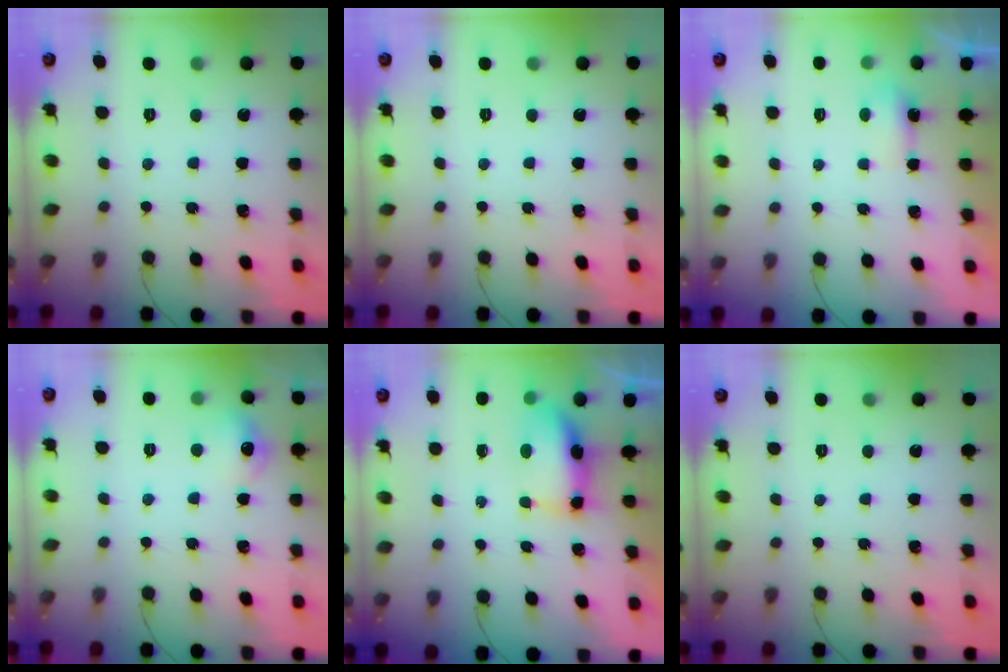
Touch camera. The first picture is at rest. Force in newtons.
{"total": 0.0}
{"total": 3.8, "press": 3.5, "slide": 1.5}
{"total": 6.8, "press": 6.8, "slide": 1.0}
{"total": 7.4, "press": 7.2, "slide": 1.8}
{"total": 0.0}